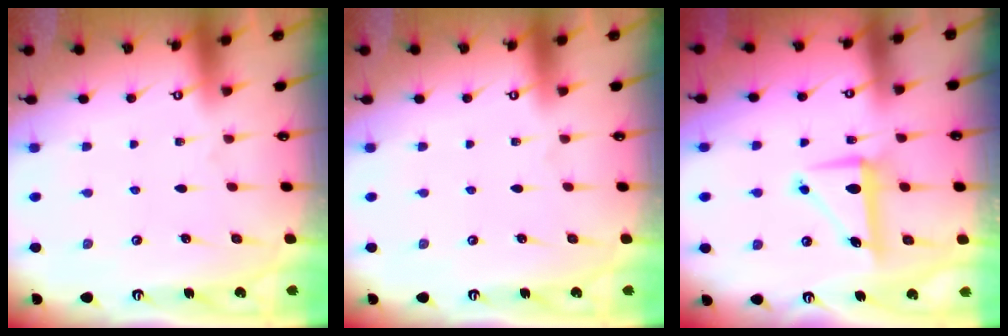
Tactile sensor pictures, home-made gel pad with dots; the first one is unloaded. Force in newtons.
{"total": 0.0}
{"total": 7.9, "press": 7.9, "slide": 0.9}